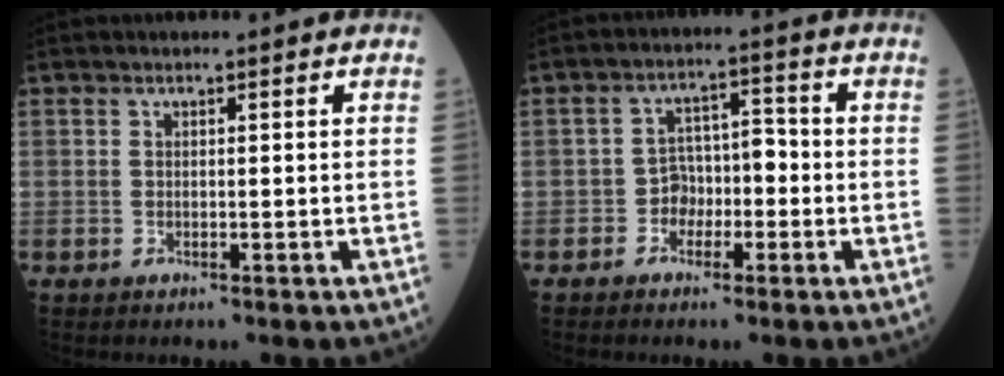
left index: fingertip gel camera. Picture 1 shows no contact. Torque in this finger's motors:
{"motor_torque": [-0.16, 0.28, 0.00, 0.00]}